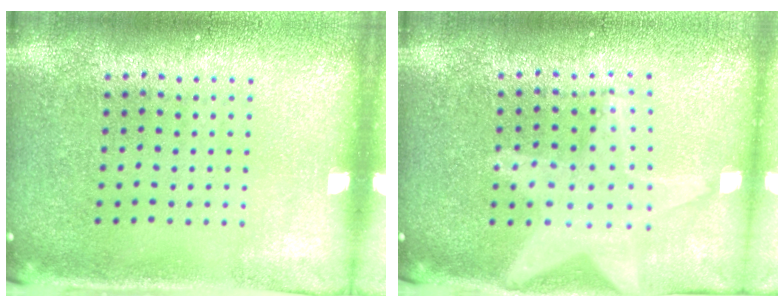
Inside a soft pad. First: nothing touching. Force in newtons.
{"total": 2.0, "press": 1.7, "slide": 1.0}